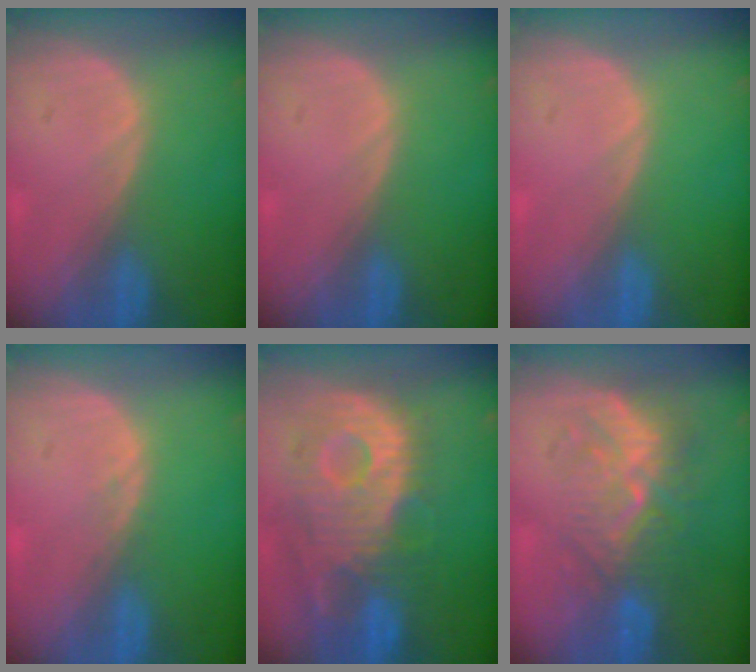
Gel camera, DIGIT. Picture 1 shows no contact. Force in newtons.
{"total": 0.0}
{"total": 0.0}
{"total": 0.6, "press": 0.6, "slide": 0.1}
{"total": 11.8, "press": 10.6, "slide": 5.2}
{"total": 8.7, "press": 8.2, "slide": 2.9}